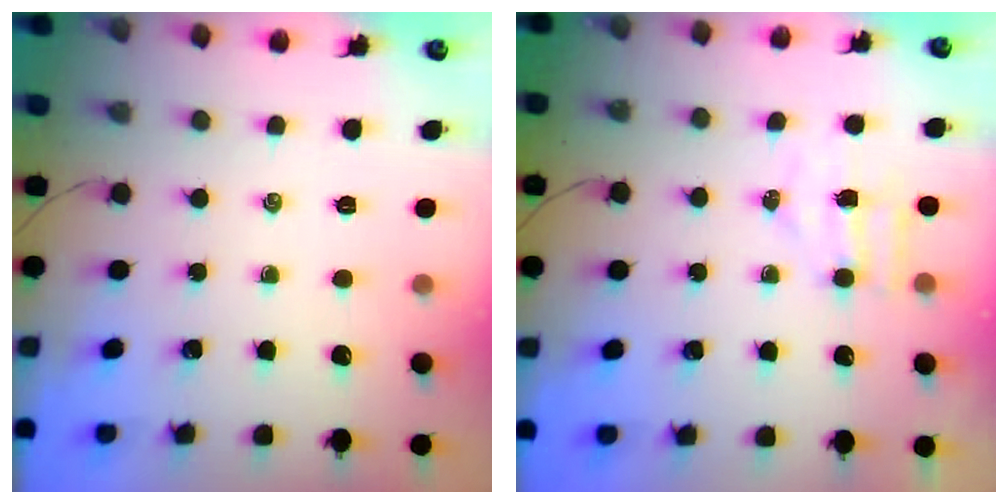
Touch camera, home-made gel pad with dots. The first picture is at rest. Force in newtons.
{"total": 4.1, "press": 4.1, "slide": 0.7}